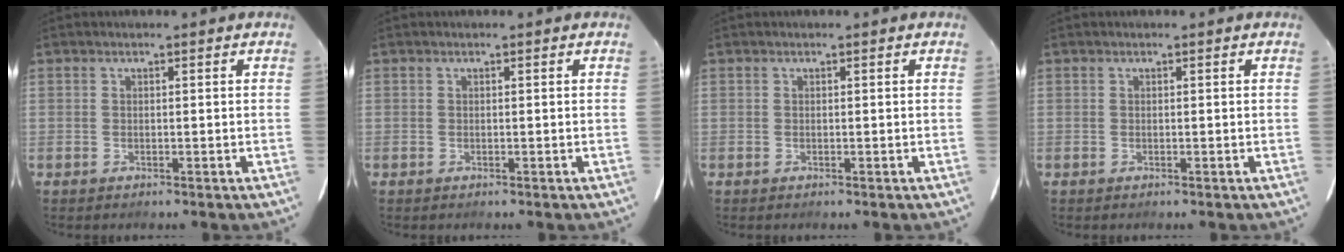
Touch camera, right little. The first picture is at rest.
{"total": 0.0}
{"total": 0.0}
{"total": 0.0}